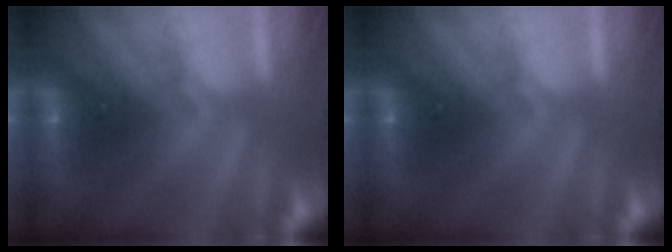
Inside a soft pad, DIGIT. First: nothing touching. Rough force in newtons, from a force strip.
{"total": 0.0}